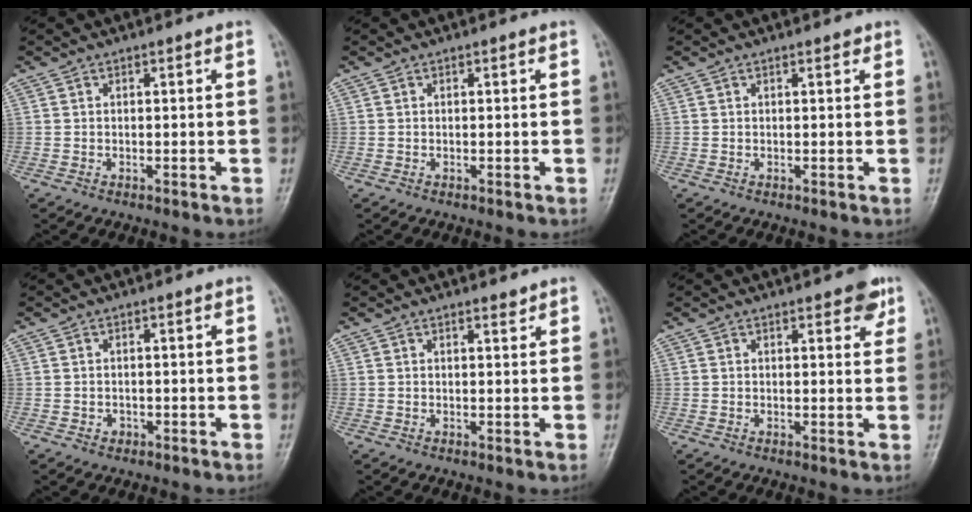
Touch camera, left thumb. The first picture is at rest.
{"total": 0.0}
{"total": 0.6, "force": [0.4, 0.3, 0.4], "torque": [-0.002, -0.001, 0.003]}
{"total": 1.2, "force": [-0.6, 1.0, 0.3], "torque": [0.000, 0.004, -0.008]}
{"total": 1.0, "force": [0.9, 0.2, 0.3], "torque": [-0.004, -0.008, 0.014]}
{"total": 3.7, "force": [2.2, 1.6, 2.5], "torque": [-0.012, -0.008, 0.024]}